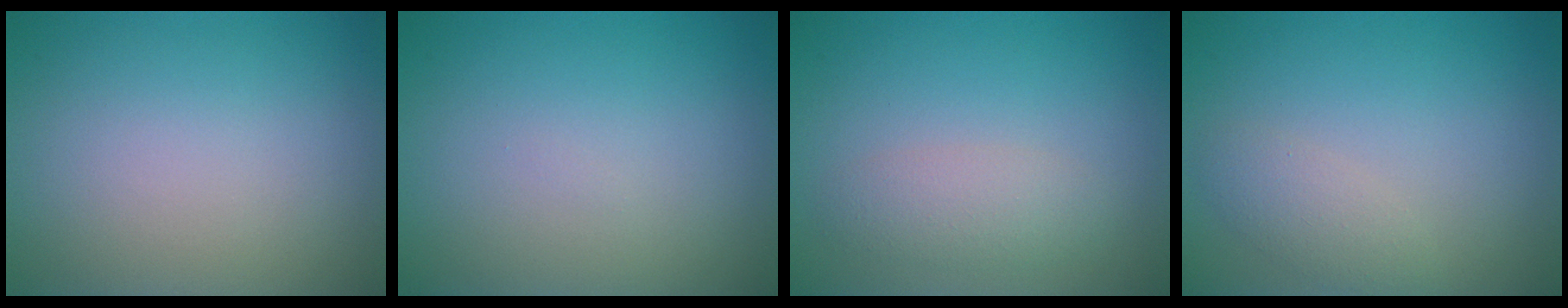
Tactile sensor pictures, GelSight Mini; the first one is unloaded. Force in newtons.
{"total": 0.0}
{"total": 2.2, "press": 2.2, "slide": 0.1}
{"total": 1.9, "press": 1.9, "slide": 0.1}